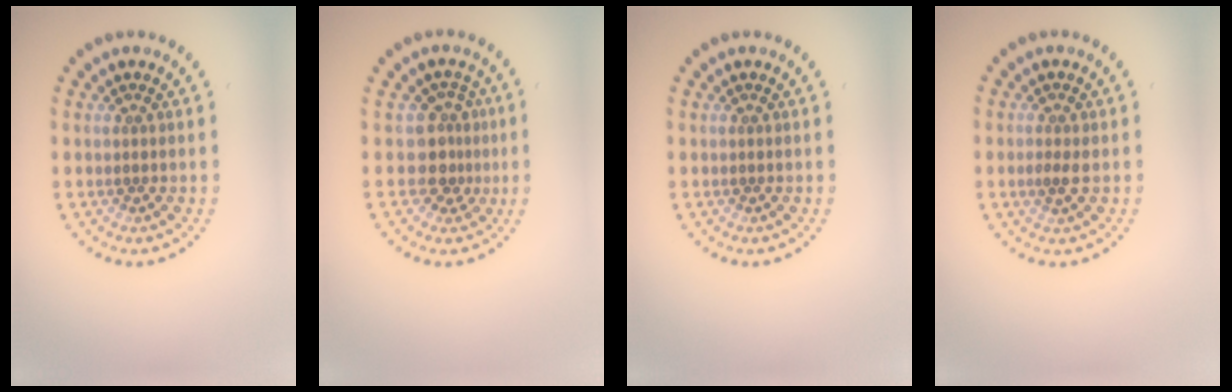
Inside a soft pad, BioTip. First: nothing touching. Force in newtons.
{"total": 2.6, "press": 1.9, "slide": 1.8}
{"total": 0.0}
{"total": 1.3, "press": 1.3, "slide": 0.2}